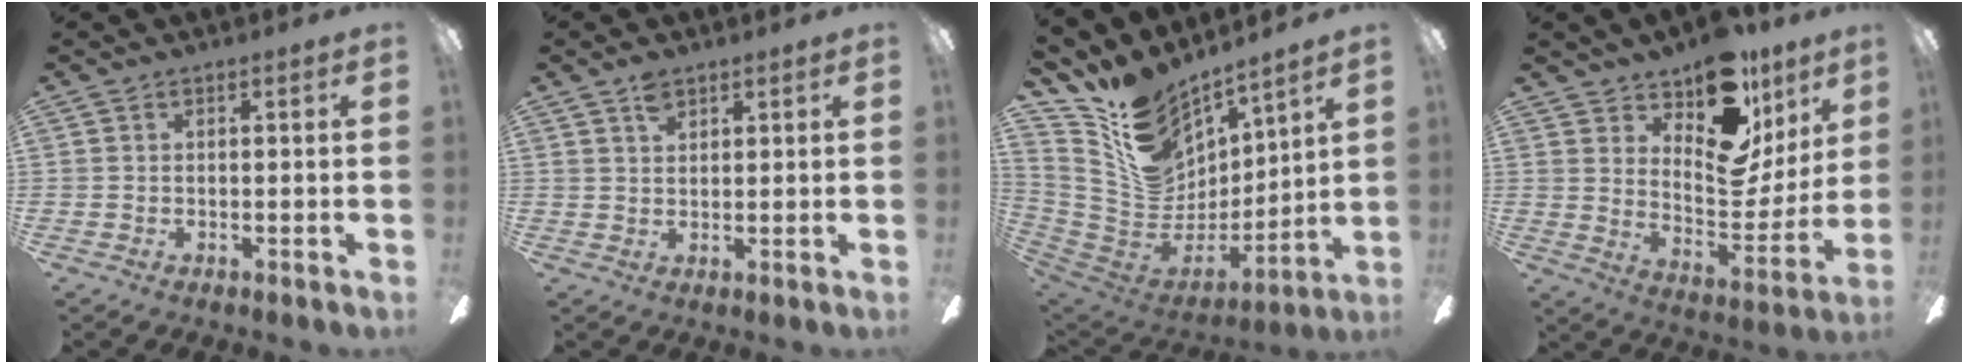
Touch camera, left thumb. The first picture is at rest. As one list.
[{"total": 3.3, "force": [2.4, 1.7, 1.5], "torque": [-0.028, -0.003, 0.043]}, {"total": 14.2, "force": [11.3, 7.4, 4.3], "torque": [-0.113, -0.093, 0.216]}, {"total": 16.2, "force": [12.3, 7.3, 7.5], "torque": [-0.104, -0.098, 0.214]}]